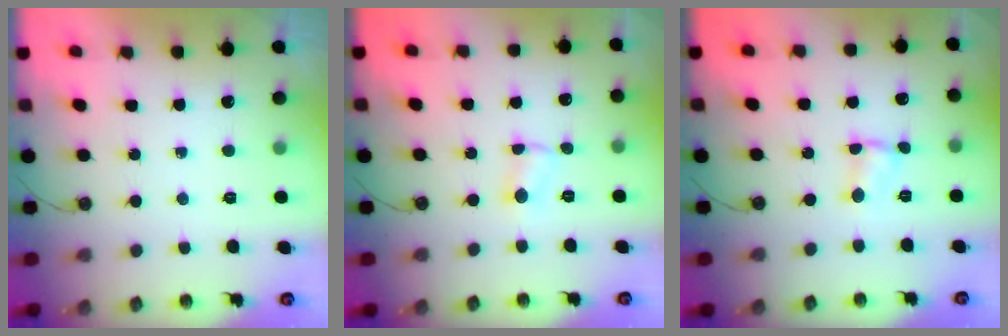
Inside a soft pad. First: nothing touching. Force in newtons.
{"total": 2.9, "press": 2.9, "slide": 0.6}
{"total": 1.4, "press": 1.4, "slide": 0.2}